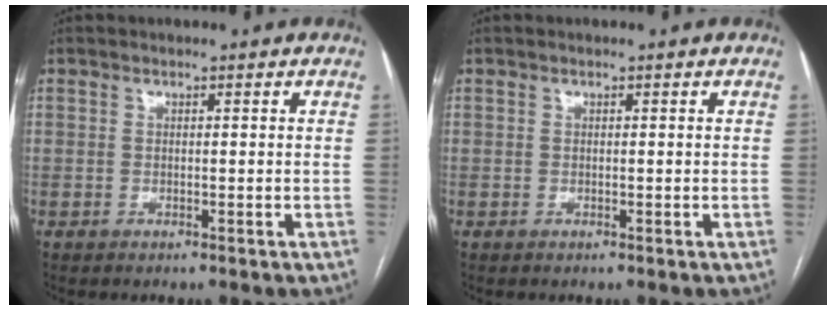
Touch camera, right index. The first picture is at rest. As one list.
[{"total": 0.0}]